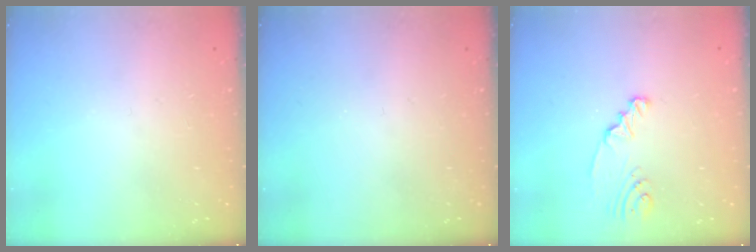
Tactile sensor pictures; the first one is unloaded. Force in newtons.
{"total": 0.0}
{"total": 2.4, "press": 2.4, "slide": 0.2}